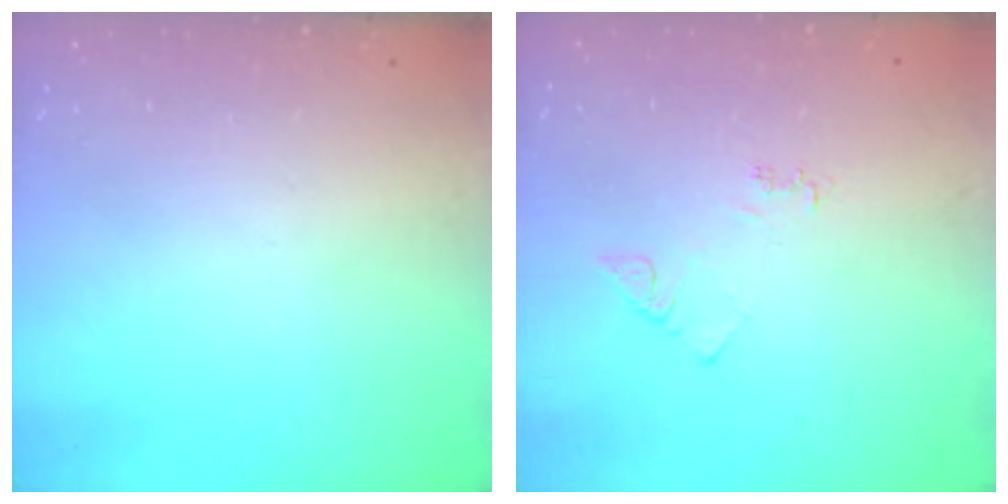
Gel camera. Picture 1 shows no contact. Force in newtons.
{"total": 4.5, "press": 4.5, "slide": 0.6}